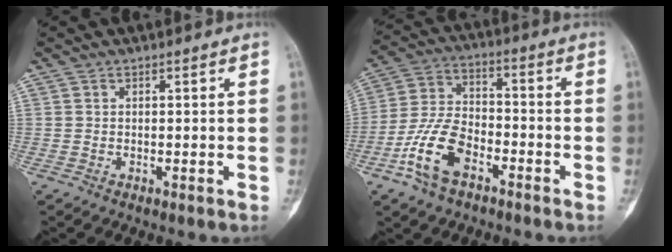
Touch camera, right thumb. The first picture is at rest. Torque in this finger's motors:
{"motor_torque": [-0.13, 0.13, 0.55, 0.02, 0.13]}